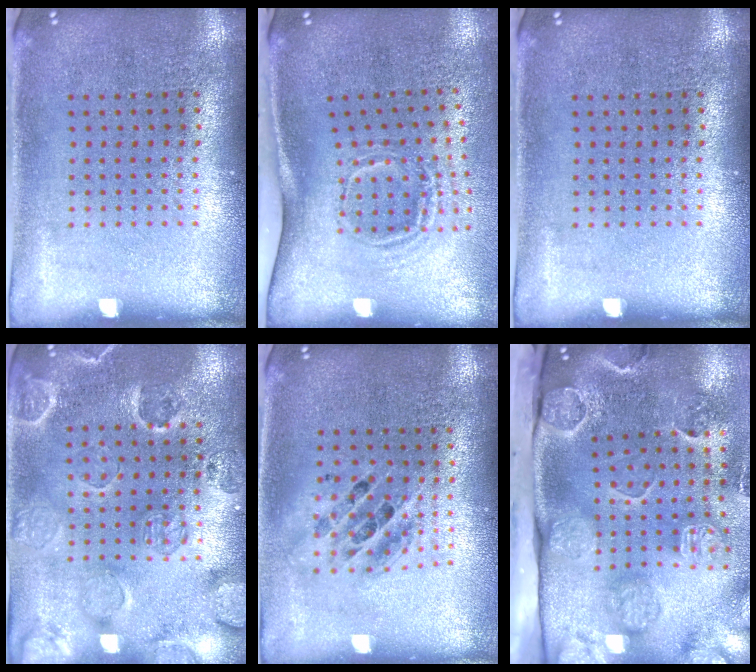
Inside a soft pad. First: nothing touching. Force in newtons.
{"total": 1.9, "press": 1.2, "slide": 1.5}
{"total": 0.0}
{"total": 2.4, "press": 2.1, "slide": 1.1}
{"total": 1.5, "press": 1.3, "slide": 0.7}
{"total": 4.5, "press": 3.4, "slide": 3.0}